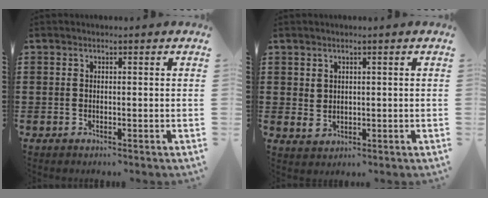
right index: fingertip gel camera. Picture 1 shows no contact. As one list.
[{"total": 1.9, "force": [1.0, 1.5, 0.6], "torque": [-0.017, 0.008, 0.019]}]